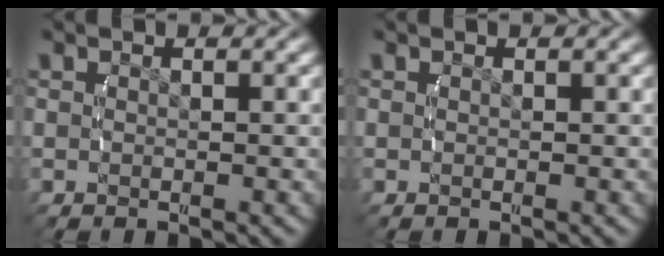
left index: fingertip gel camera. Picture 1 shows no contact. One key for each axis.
{"total": 0.0}